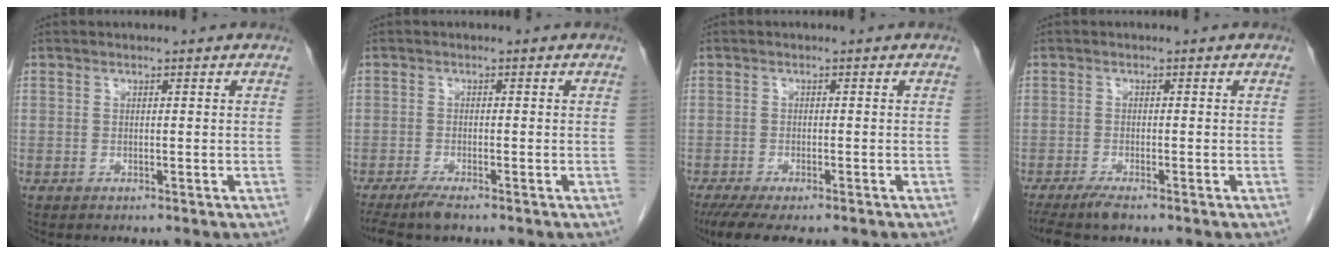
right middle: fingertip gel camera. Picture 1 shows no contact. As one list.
[{"total": 3.7, "force": [-3.0, 0.2, 2.2], "torque": [-0.042, -0.009, -0.054]}, {"total": 7.8, "force": [-6.1, 1.8, 4.5], "torque": [-0.065, -0.016, -0.095]}, {"total": 3.4, "force": [-2.7, 0.1, 2.1], "torque": [-0.040, -0.009, -0.050]}]